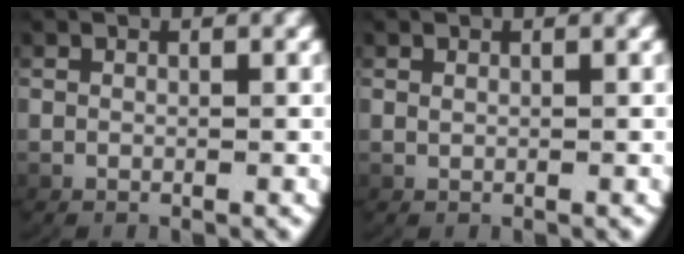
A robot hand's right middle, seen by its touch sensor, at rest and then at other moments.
{"total": 0.5, "force": [0.2, -0.5, 0.1], "torque": [-0.007, -0.007, 0.013]}